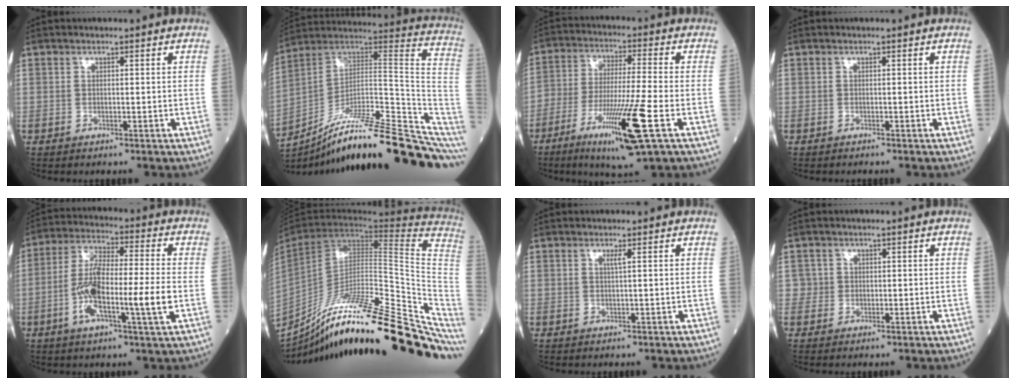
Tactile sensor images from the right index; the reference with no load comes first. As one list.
[{"total": 25.5, "force": [-18.2, 3.8, 17.5], "torque": [-0.172, 0.042, -0.285]}, {"total": 12.9, "force": [-5.8, 0.2, 11.6], "torque": [-0.219, -0.026, -0.101]}, {"total": 0.0}, {"total": 12.9, "force": [-3.2, 1.0, 12.4], "torque": [-0.238, 0.003, -0.063]}, {"total": 33.7, "force": [-24.0, 5.9, 22.9], "torque": [-0.260, -0.024, -0.357]}, {"total": 0.9, "force": [0.4, -0.2, 0.8], "torque": [-0.018, -0.001, 0.007]}, {"total": 1.5, "force": [0.2, 1.5, -0.1], "torque": [0.013, 0.004, -0.002]}]